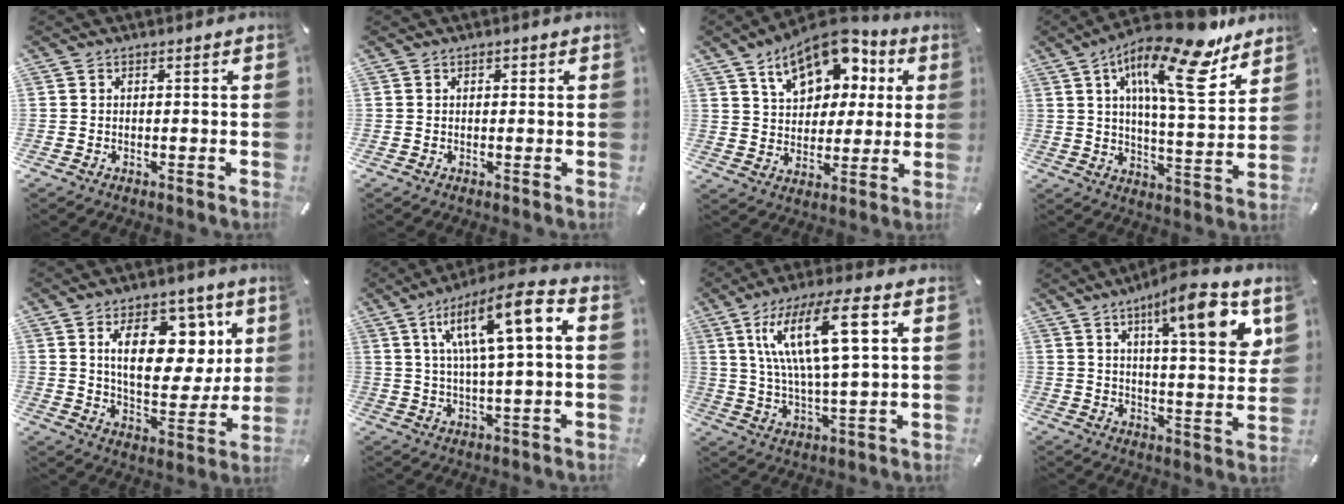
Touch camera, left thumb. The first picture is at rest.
{"total": 0.8, "force": [0.3, 0.6, 0.5], "torque": [-0.009, 0.003, 0.004]}
{"total": 15.0, "force": [8.3, 10.0, 7.6], "torque": [-0.121, -0.040, 0.150]}
{"total": 20.7, "force": [11.8, 6.7, 15.6], "torque": [-0.246, -0.064, 0.188]}
{"total": 17.2, "force": [7.0, 10.1, 12.0], "torque": [-0.171, -0.022, 0.118]}
{"total": 14.7, "force": [4.8, 3.6, 13.4], "torque": [-0.228, -0.004, 0.076]}
{"total": 16.6, "force": [6.3, 4.4, 14.7], "torque": [-0.301, 0.003, 0.097]}
{"total": 15.3, "force": [8.1, 3.4, 12.5], "torque": [-0.185, -0.037, 0.122]}